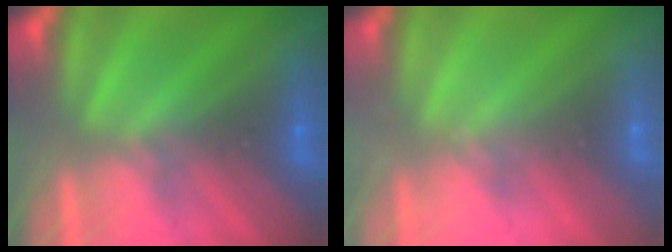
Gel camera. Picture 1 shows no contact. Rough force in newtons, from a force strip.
{"total": 2.0}